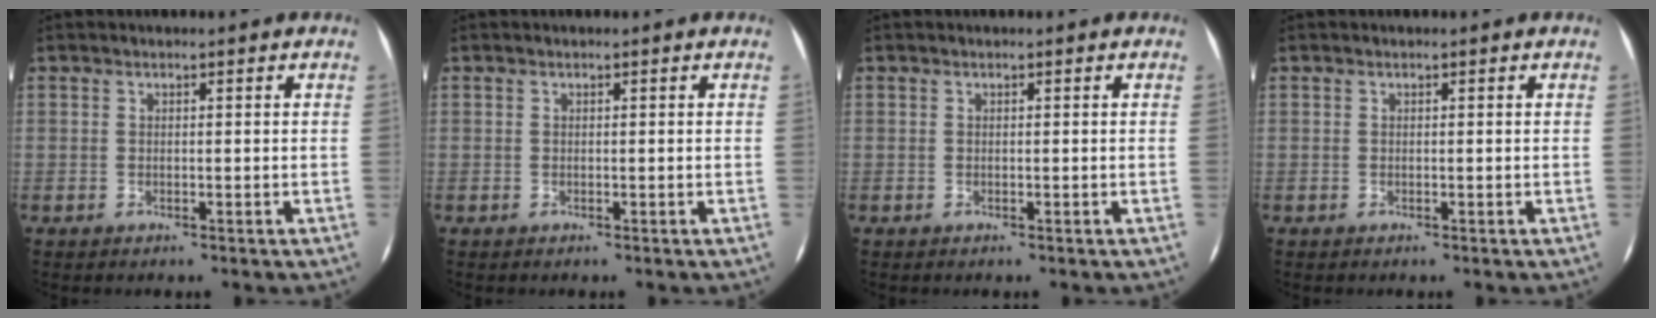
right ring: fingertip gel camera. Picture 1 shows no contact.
{"total": 0.0}
{"total": 0.0}
{"total": 0.0}